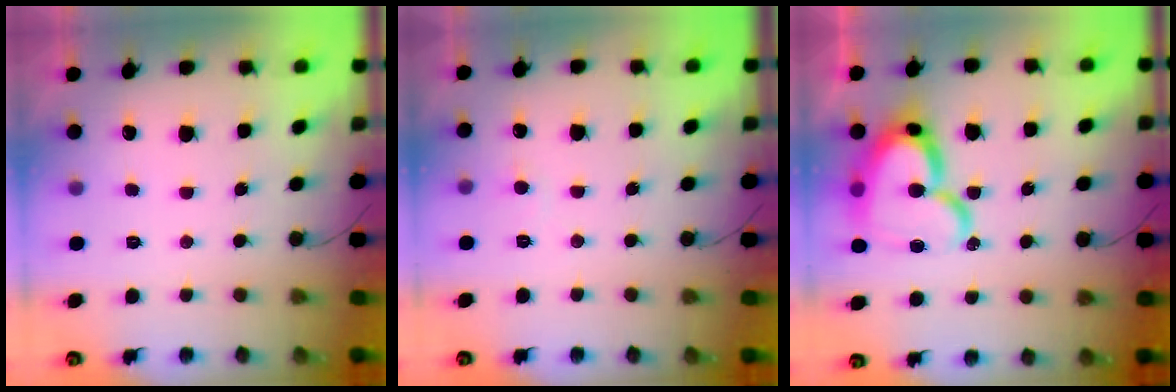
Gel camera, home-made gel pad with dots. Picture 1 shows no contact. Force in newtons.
{"total": 4.4, "press": 4.4, "slide": 0.3}
{"total": 22.2, "press": 22.0, "slide": 2.6}